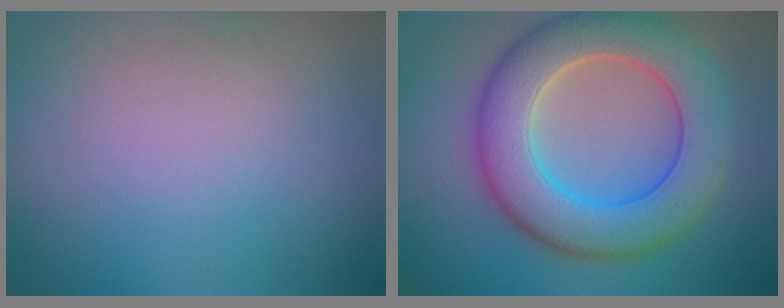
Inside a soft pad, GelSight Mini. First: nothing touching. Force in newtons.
{"total": 9.4, "press": 9.4, "slide": 0.5}